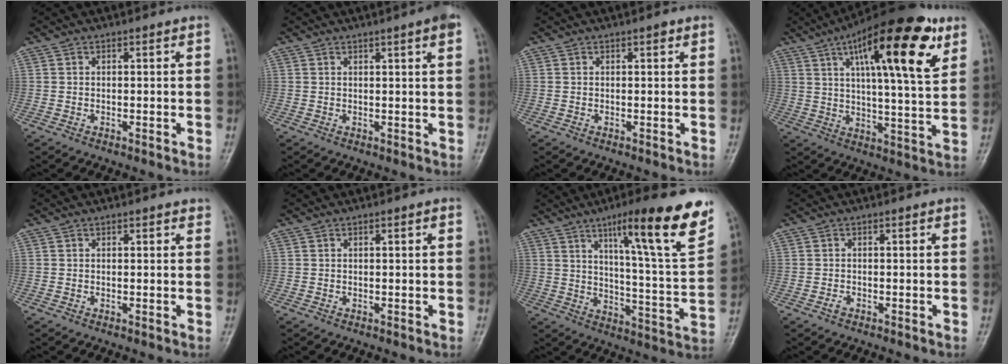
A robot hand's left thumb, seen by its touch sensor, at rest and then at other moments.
{"total": 3.4, "force": [1.8, -0.1, 2.9], "torque": [-0.039, -0.002, 0.023]}
{"total": 0.7, "force": [0.4, 0.3, 0.5], "torque": [-0.007, 0.000, 0.003]}
{"total": 22.3, "force": [10.5, 6.1, 18.8], "torque": [-0.265, -0.021, 0.156]}
{"total": 0.6, "force": [0.4, 0.3, 0.3], "torque": [-0.003, -0.002, 0.002]}
{"total": 1.0, "force": [0.2, 0.2, 0.9], "torque": [-0.018, 0.003, 0.003]}
{"total": 20.5, "force": [11.8, 2.5, 16.5], "torque": [-0.212, -0.053, 0.177]}
{"total": 0.8, "force": [-0.5, 0.4, 0.4], "torque": [-0.007, 0.004, -0.010]}